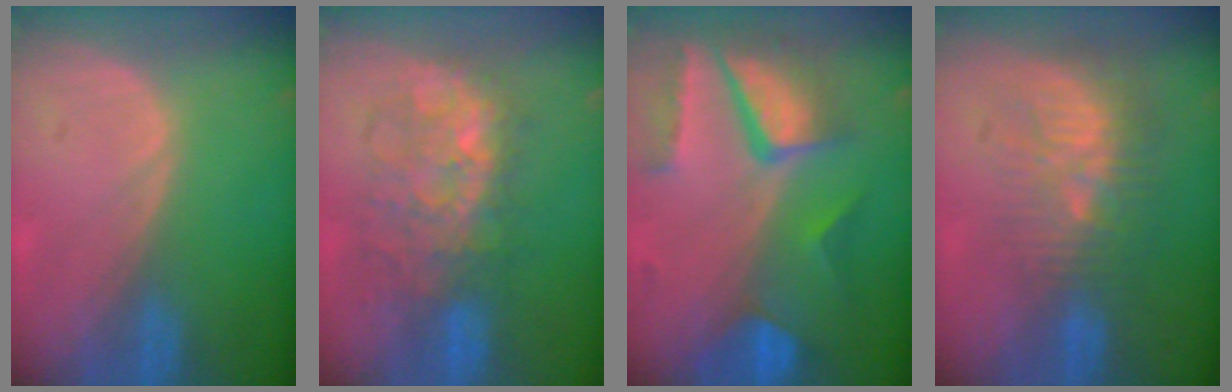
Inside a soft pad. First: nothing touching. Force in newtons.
{"total": 9.0, "press": 9.0, "slide": 0.9}
{"total": 10.4, "press": 8.8, "slide": 5.5}
{"total": 10.3, "press": 8.9, "slide": 5.2}